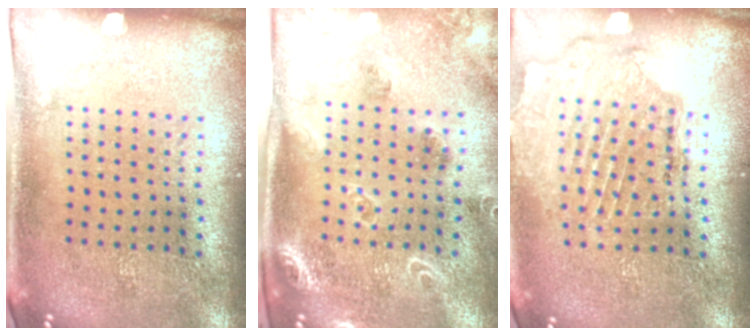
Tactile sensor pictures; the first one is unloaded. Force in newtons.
{"total": 1.9, "press": 1.8, "slide": 0.3}
{"total": 1.6, "press": 1.5, "slide": 0.4}